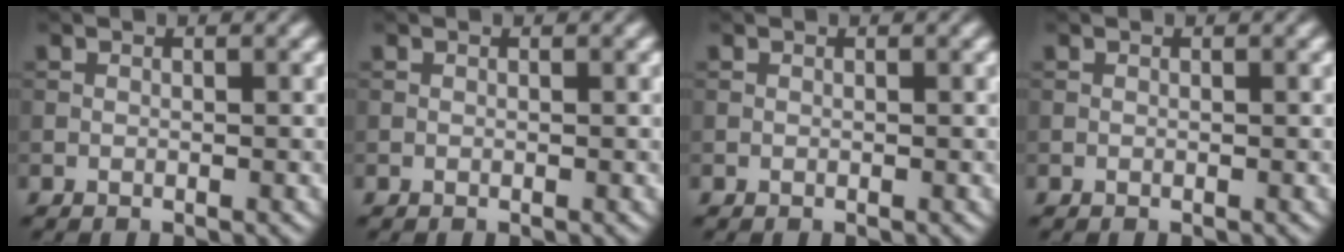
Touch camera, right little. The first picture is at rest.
{"total": 0.0}
{"total": 0.0}
{"total": 0.0}